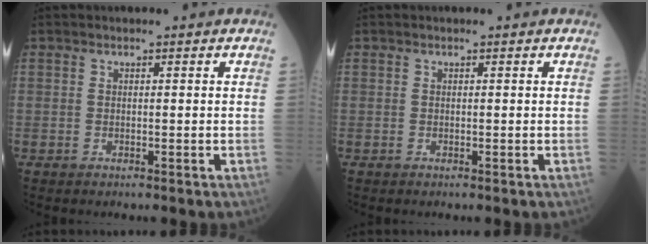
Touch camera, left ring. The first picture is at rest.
{"total": 0.0}